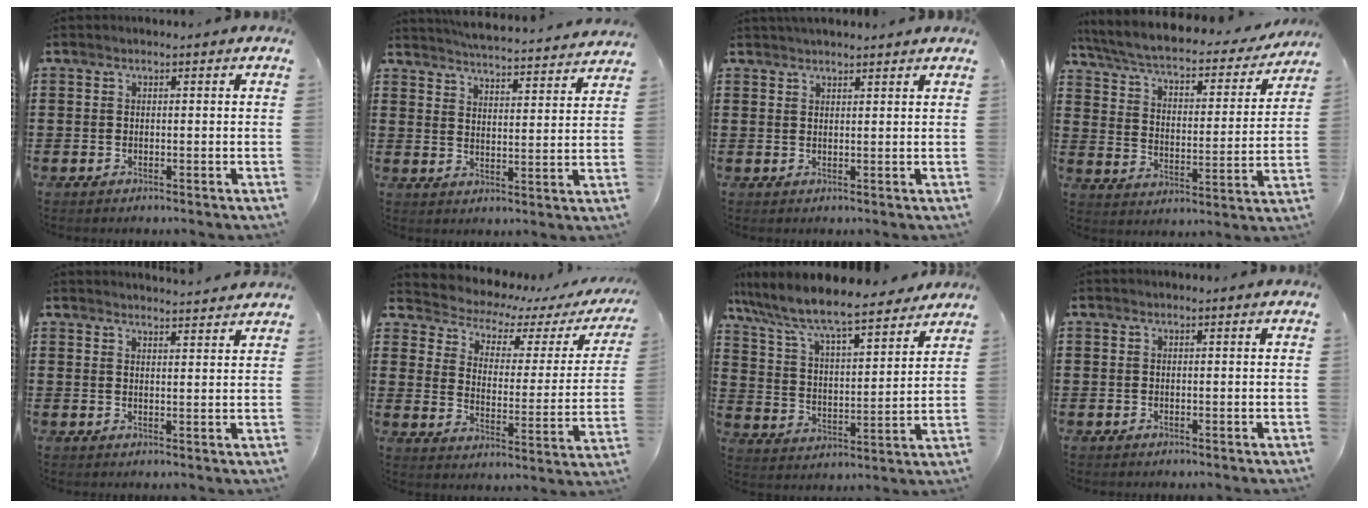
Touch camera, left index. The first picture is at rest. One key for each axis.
{"total": 4.3, "fx": 4.3, "fy": -0.7, "fz": 0.2, "tx": -0.028, "ty": -0.039, "tz": 0.069}
{"total": 1.8, "fx": 1.8, "fy": 0.1, "fz": 0.2, "tx": -0.007, "ty": 0.000, "tz": 0.035}
{"total": 4.7, "fx": 3.9, "fy": 0.7, "fz": 2.5, "tx": -0.068, "ty": -0.031, "tz": 0.059}
{"total": 2.6, "fx": 2.6, "fy": -0.3, "fz": 0.0, "tx": -0.007, "ty": -0.010, "tz": 0.049}
{"total": 3.4, "fx": 2.9, "fy": 1.5, "fz": 1.0, "tx": -0.044, "ty": -0.026, "tz": 0.040}
{"total": 7.7, "fx": 7.2, "fy": 0.6, "fz": 2.9, "tx": -0.089, "ty": -0.051, "tz": 0.118}
{"total": 0.0}